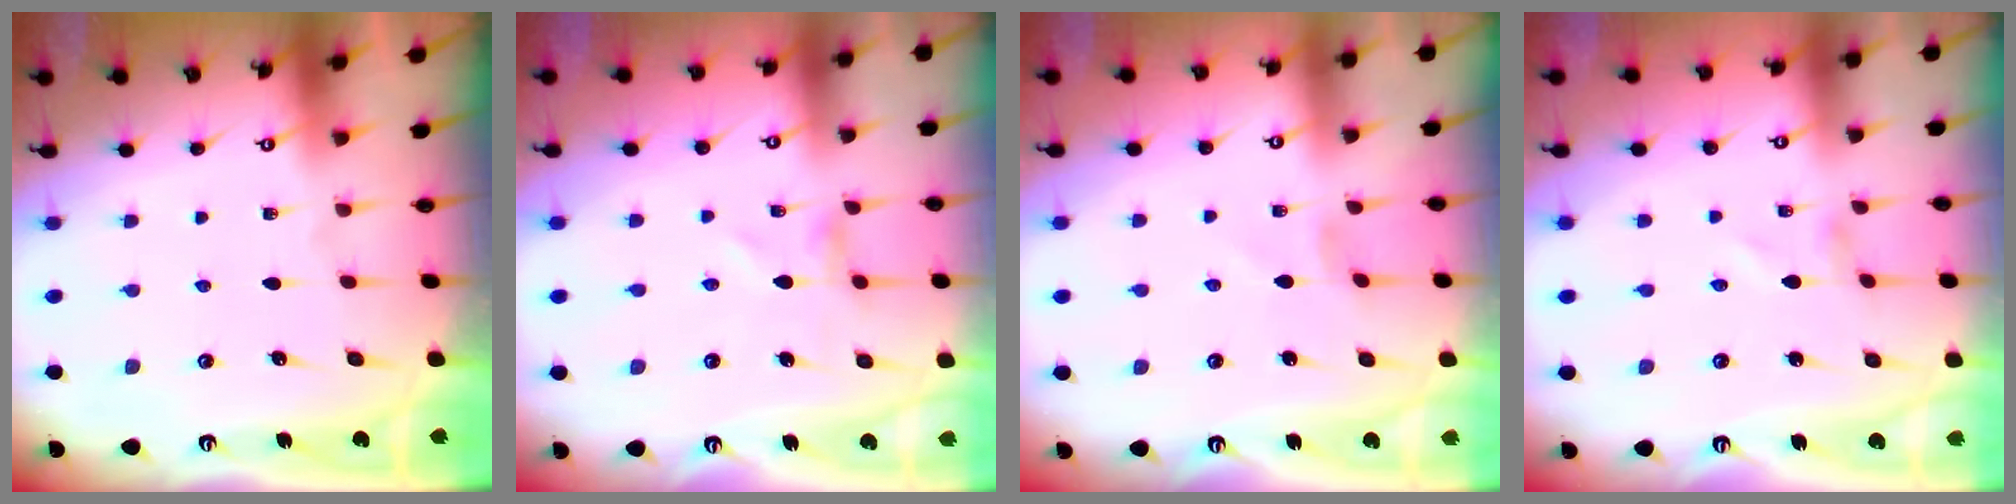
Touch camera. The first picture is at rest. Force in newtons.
{"total": 2.3, "press": 2.3, "slide": 0.3}
{"total": 1.9, "press": 1.9, "slide": 0.4}
{"total": 1.4, "press": 1.4, "slide": 0.1}